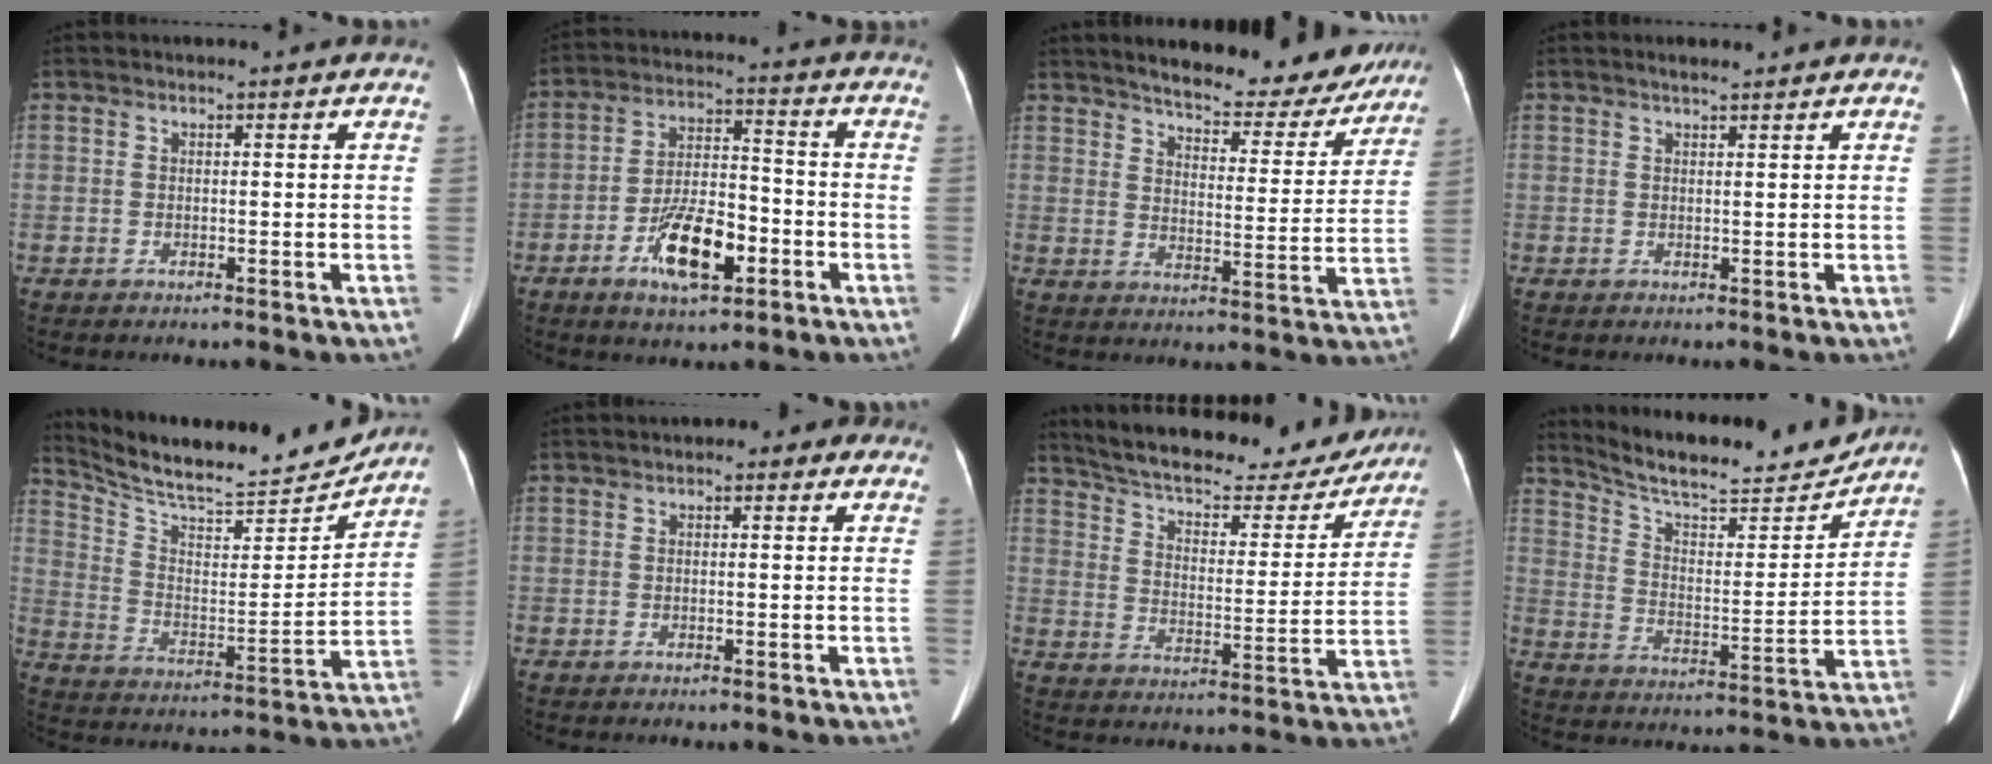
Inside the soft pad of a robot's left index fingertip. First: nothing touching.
{"total": 10.6, "force": [-4.8, 3.7, 8.7], "torque": [-0.169, 0.001, -0.082]}
{"total": 17.5, "force": [15.6, 4.3, 6.7], "torque": [-0.076, -0.015, 0.196]}
{"total": 1.4, "force": [1.2, 0.2, 0.7], "torque": [-0.018, 0.005, 0.022]}
{"total": 19.9, "force": [18.6, 2.7, 6.7], "torque": [-0.122, -0.019, 0.283]}
{"total": 2.5, "force": [1.2, 1.4, 1.7], "torque": [-0.023, 0.022, 0.010]}
{"total": 25.5, "force": [22.5, 6.7, 10.1], "torque": [-0.167, -0.006, 0.300]}
{"total": 18.2, "force": [16.8, 2.4, 6.4], "torque": [-0.109, -0.015, 0.254]}